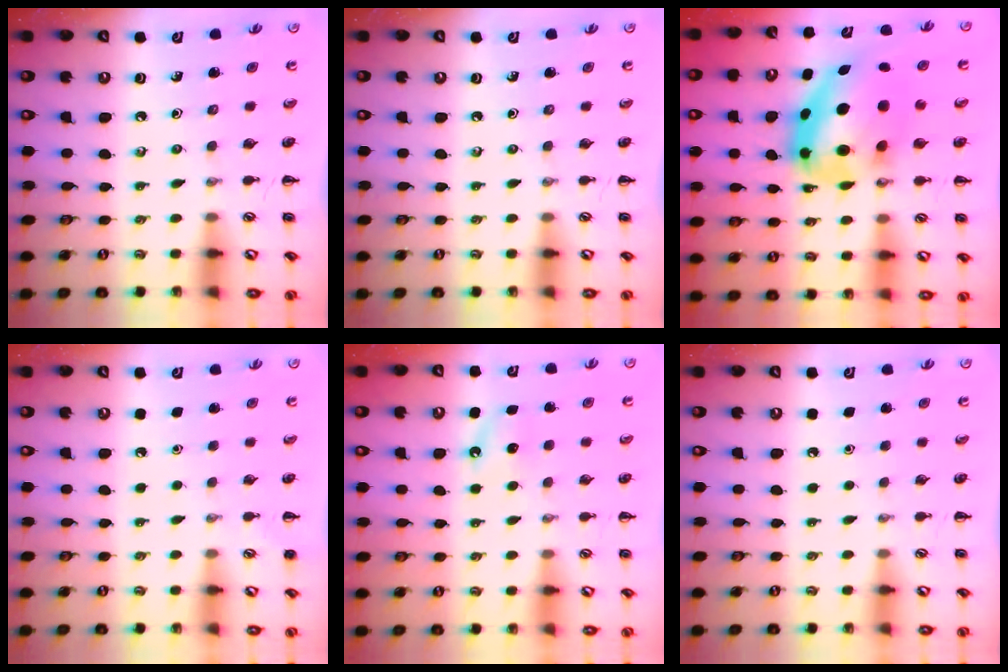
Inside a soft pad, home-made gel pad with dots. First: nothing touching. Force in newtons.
{"total": 0.0}
{"total": 12.8, "press": 12.4, "slide": 3.1}
{"total": 1.6, "press": 1.6, "slide": 0.1}
{"total": 4.1, "press": 3.9, "slide": 1.1}
{"total": 1.8, "press": 1.8, "slide": 0.1}